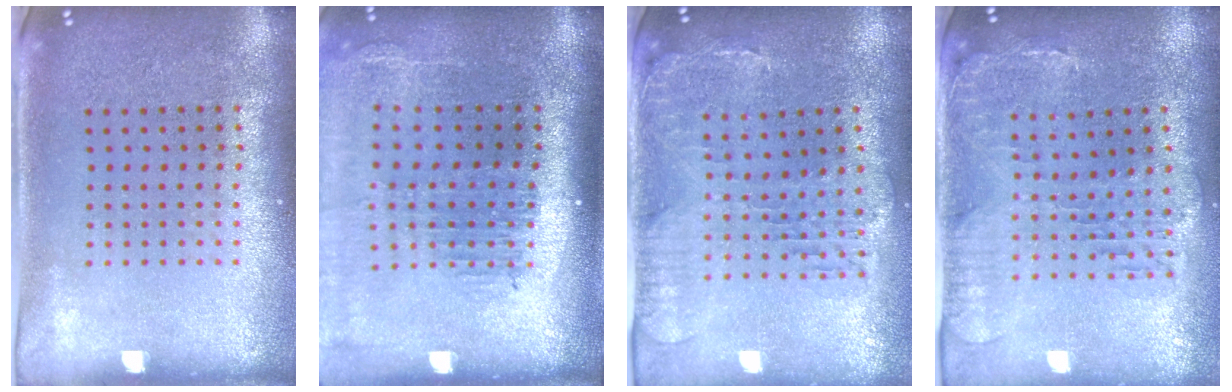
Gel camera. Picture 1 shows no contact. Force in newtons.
{"total": 2.3, "press": 1.8, "slide": 1.3}
{"total": 0.7, "press": 0.6, "slide": 0.2}
{"total": 0.7, "press": 0.6, "slide": 0.2}